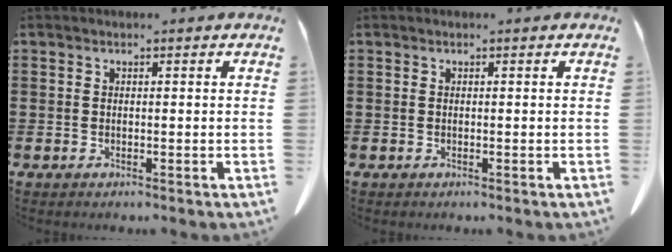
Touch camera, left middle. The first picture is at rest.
{"total": 0.0}